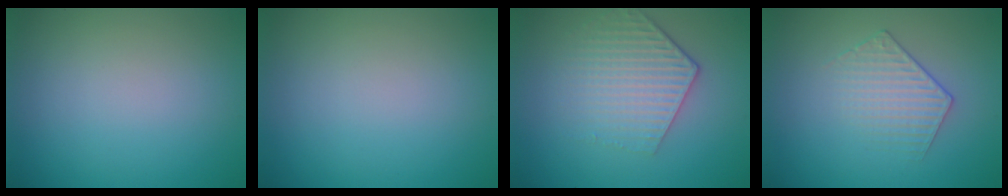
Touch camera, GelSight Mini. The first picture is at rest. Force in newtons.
{"total": 0.0}
{"total": 4.2, "press": 3.2, "slide": 2.7}
{"total": 1.9, "press": 1.4, "slide": 1.3}